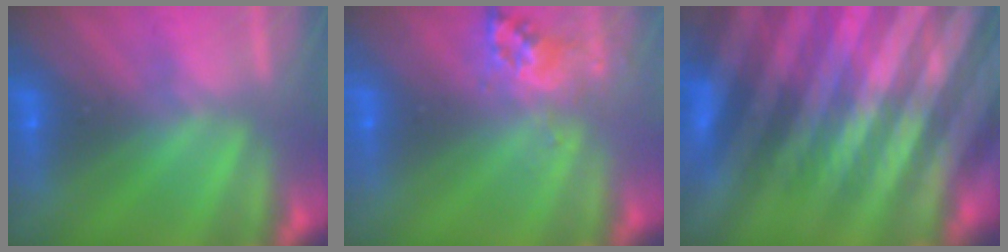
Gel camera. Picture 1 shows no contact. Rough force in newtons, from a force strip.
{"total": 2.6}
{"total": 12.7}